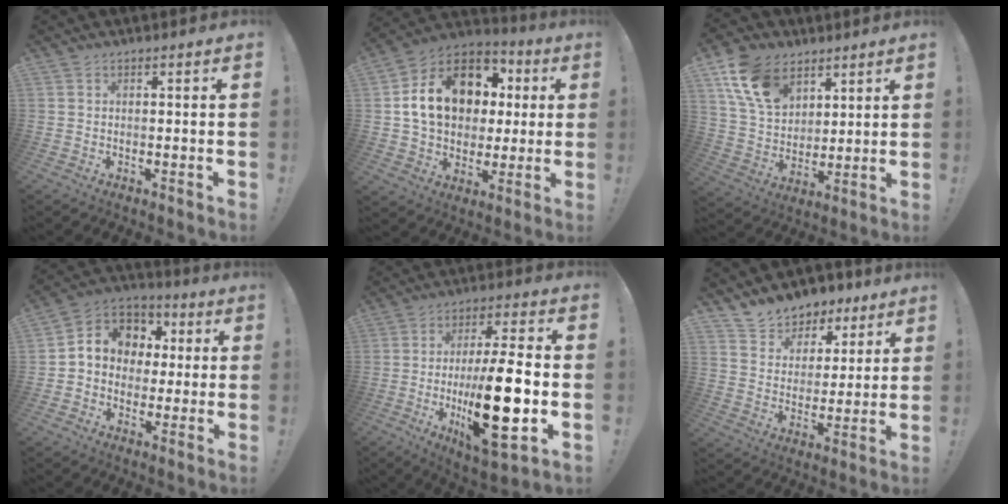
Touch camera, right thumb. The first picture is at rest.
{"total": 18.8, "force": [4.1, 14.3, 11.5], "torque": [-0.179, 0.002, 0.090]}
{"total": 15.7, "force": [8.6, 10.4, 8.0], "torque": [-0.143, -0.031, 0.169]}
{"total": 9.3, "force": [1.0, 8.5, 3.5], "torque": [-0.046, 0.000, 0.026]}
{"total": 21.8, "force": [-4.3, 6.9, 20.3], "torque": [-0.332, 0.000, -0.065]}
{"total": 8.5, "force": [6.6, 5.3, 0.7], "torque": [-0.022, -0.057, 0.129]}